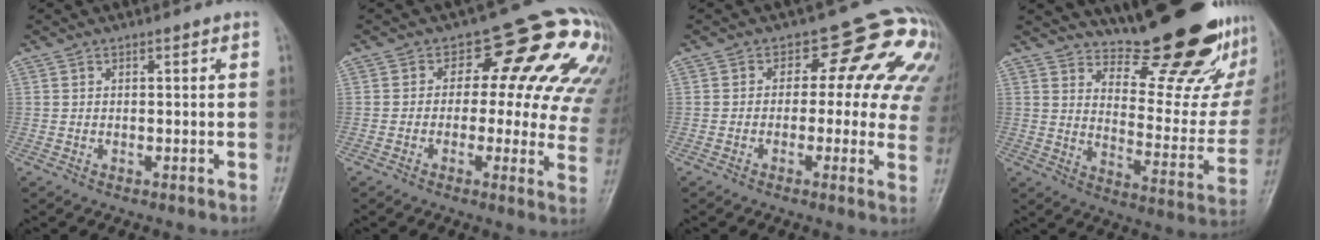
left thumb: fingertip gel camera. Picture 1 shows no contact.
{"total": 16.3, "force": [5.3, 9.5, 12.2], "torque": [-0.085, 0.001, 0.037]}
{"total": 12.9, "force": [3.0, 8.0, 9.6], "torque": [-0.055, 0.004, 0.013]}
{"total": 24.3, "force": [19.2, 6.7, 13.2], "torque": [-0.152, -0.148, 0.259]}